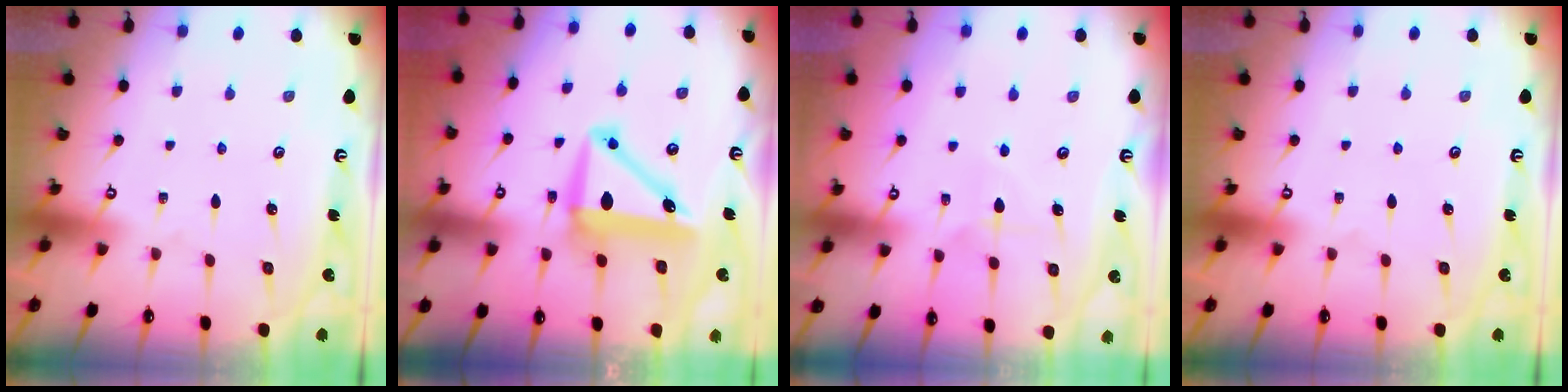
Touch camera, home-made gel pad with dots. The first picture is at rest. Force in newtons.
{"total": 10.0, "press": 9.7, "slide": 2.2}
{"total": 5.5, "press": 5.5, "slide": 0.2}
{"total": 0.0}